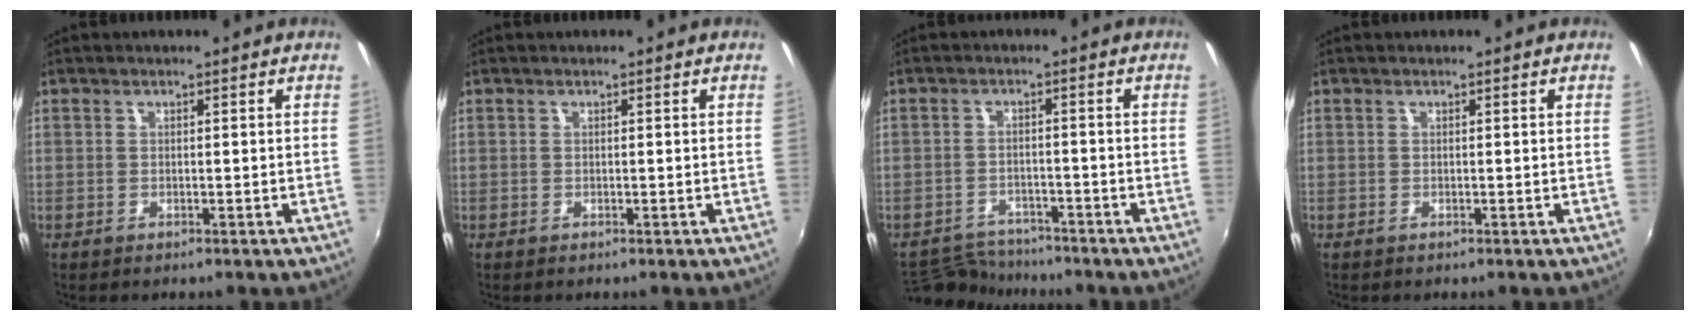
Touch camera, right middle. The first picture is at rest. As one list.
[{"total": 0.0}, {"total": 7.1, "force": [-6.9, 1.7, 0.7], "torque": [-0.035, 0.005, -0.115]}, {"total": 0.0}]